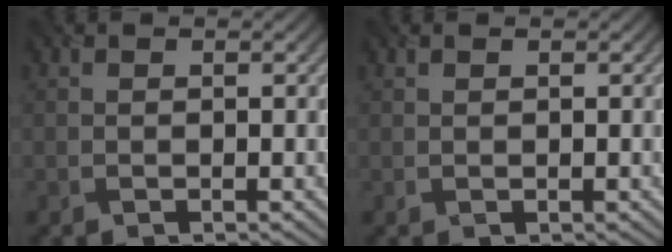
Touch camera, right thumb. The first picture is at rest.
{"total": 0.0}